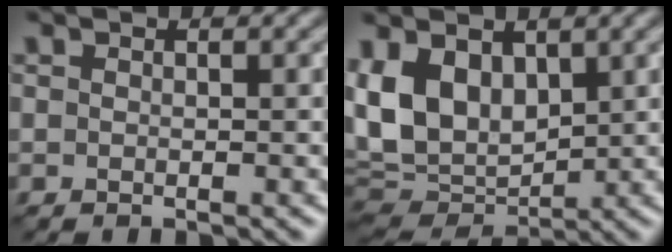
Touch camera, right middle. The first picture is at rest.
{"total": 8.6, "force": [2.3, 5.9, 5.9], "torque": [-0.141, 0.003, 0.039]}